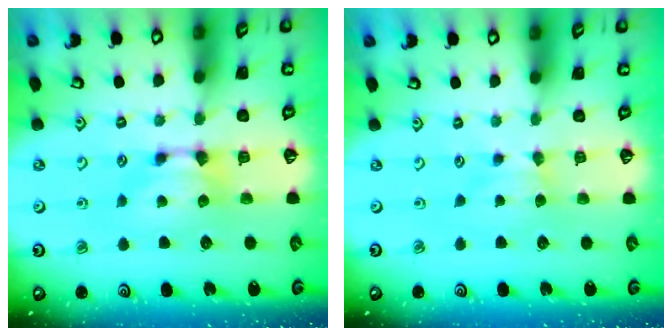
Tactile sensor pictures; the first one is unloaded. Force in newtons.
{"total": 1.8, "press": 1.8, "slide": 0.4}